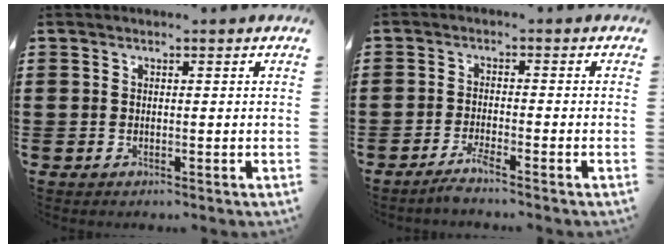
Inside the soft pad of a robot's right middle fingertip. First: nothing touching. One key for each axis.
{"total": 2.3, "fx": -2.0, "fy": -0.3, "fz": 1.2, "tx": -0.029, "ty": -0.002, "tz": -0.039}